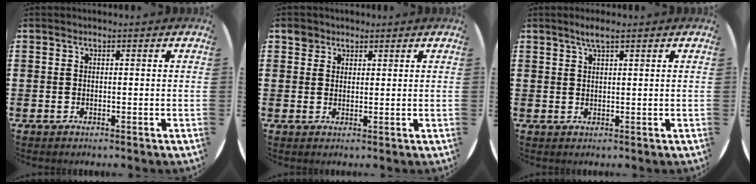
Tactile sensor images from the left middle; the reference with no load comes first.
{"total": 2.3, "force": [1.8, 1.4, 0.1], "torque": [0.009, -0.001, 0.033]}
{"total": 2.1, "force": [1.6, 0.2, 1.4], "torque": [-0.028, 0.004, 0.028]}